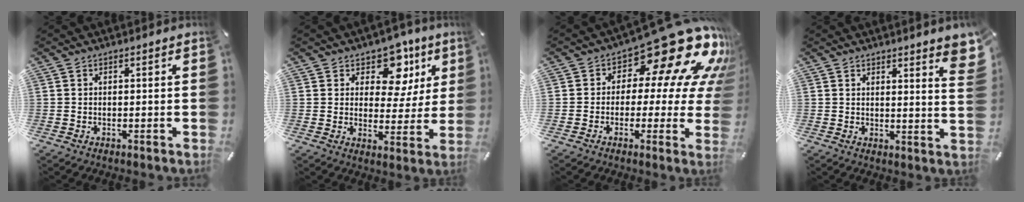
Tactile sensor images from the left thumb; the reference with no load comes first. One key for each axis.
{"total": 11.7, "fx": 6.5, "fy": 7.6, "fz": 6.0, "tx": -0.085, "ty": -0.037, "tz": 0.112}
{"total": 19.3, "fx": 11.0, "fy": 8.6, "fz": 13.3, "tx": -0.174, "ty": -0.087, "tz": 0.178}
{"total": 5.4, "fx": 3.8, "fy": 0.6, "fz": 3.9, "tx": -0.051, "ty": -0.026, "tz": 0.060}